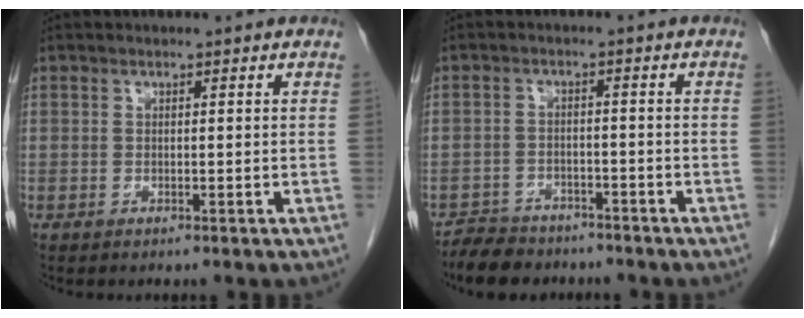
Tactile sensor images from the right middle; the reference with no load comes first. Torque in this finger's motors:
{"motor_torque": [0.67, -0.57, -0.05, 0.01]}